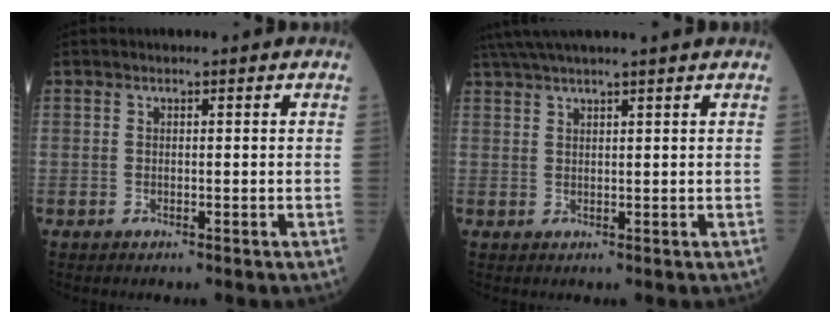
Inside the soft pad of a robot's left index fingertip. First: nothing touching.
{"total": 7.1, "force": [6.0, -1.2, 3.6], "torque": [-0.058, 0.030, 0.095]}